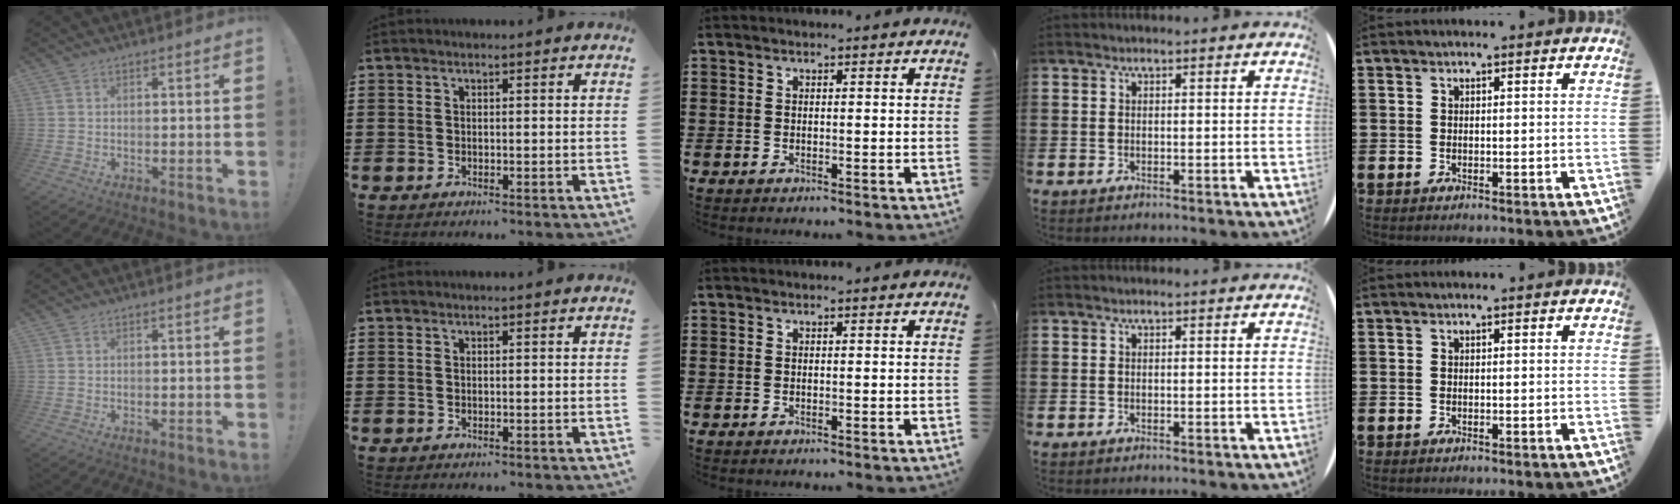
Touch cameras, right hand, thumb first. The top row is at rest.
{}